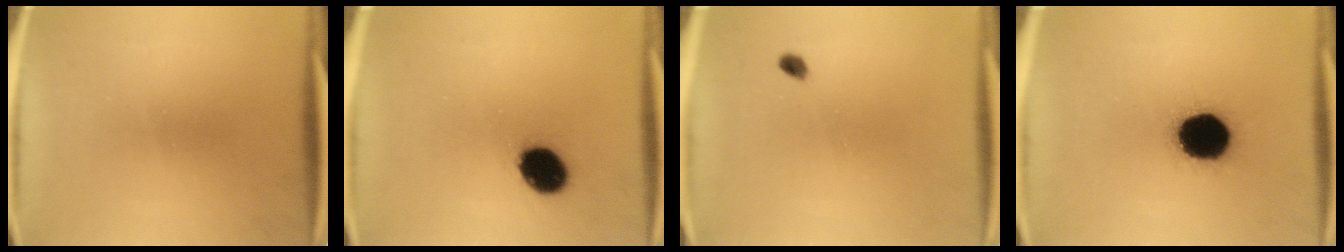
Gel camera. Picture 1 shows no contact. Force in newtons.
{"total": 10.0}
{"total": 2.0}
{"total": 17.9}